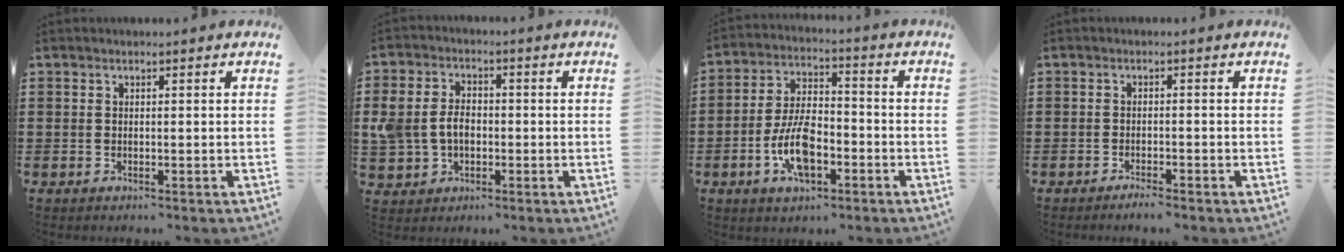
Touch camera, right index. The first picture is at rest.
{"total": 5.4, "force": [-0.5, 4.0, 3.6], "torque": [-0.096, 0.003, -0.016]}
{"total": 9.1, "force": [-3.4, 4.4, 7.2], "torque": [-0.157, 0.002, -0.064]}
{"total": 1.7, "force": [-1.6, -0.2, 0.5], "torque": [-0.010, -0.002, -0.030]}